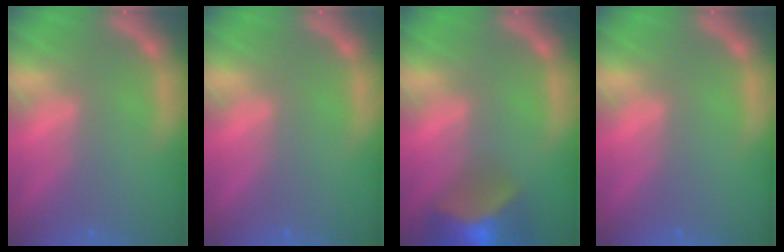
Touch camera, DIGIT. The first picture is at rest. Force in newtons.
{"total": 0.0}
{"total": 9.5}
{"total": 0.0}